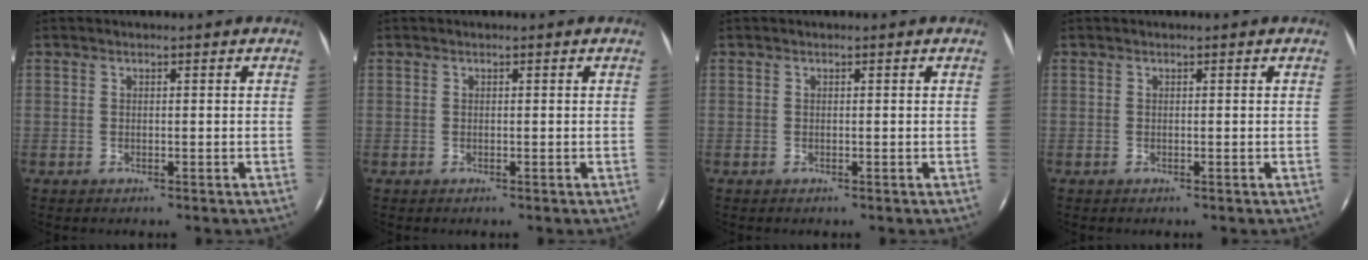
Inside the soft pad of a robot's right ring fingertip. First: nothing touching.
{"total": 0.0}
{"total": 0.0}
{"total": 0.0}